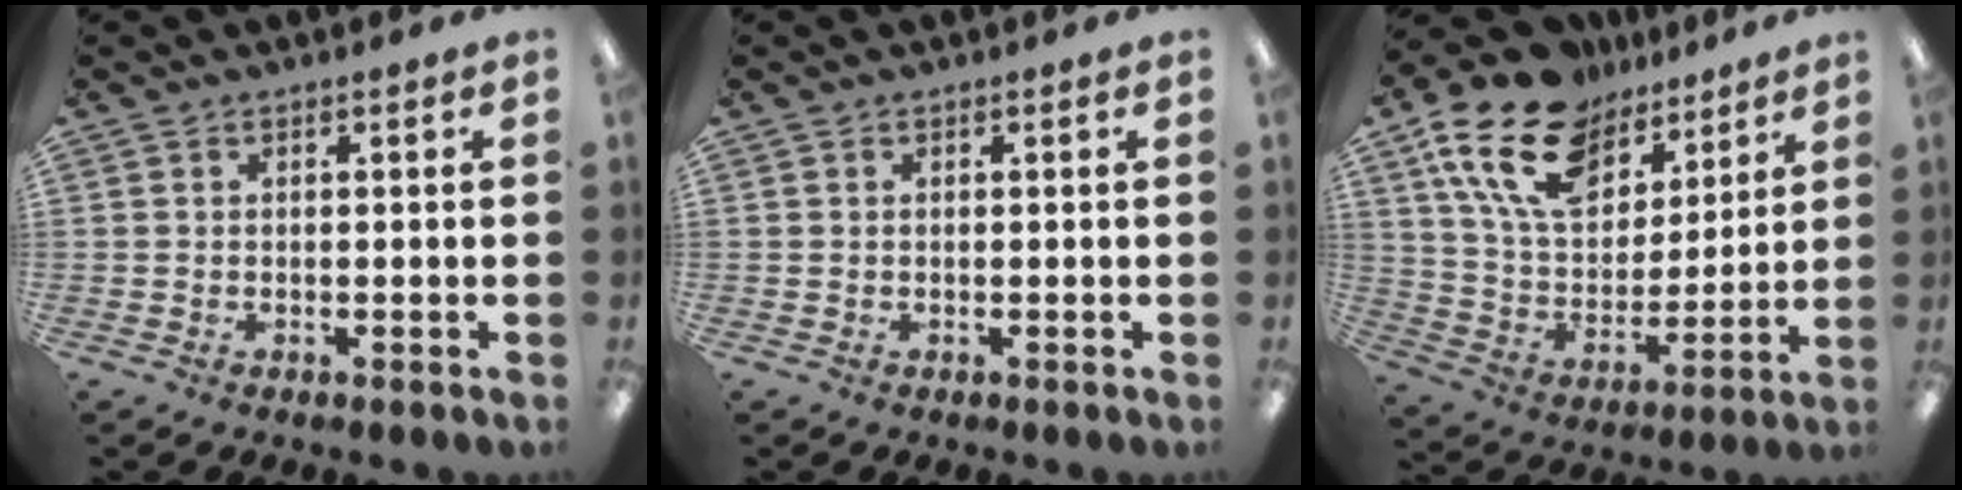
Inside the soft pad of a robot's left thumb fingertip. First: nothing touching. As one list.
[{"total": 0.0}, {"total": 19.8, "force": [12.1, 11.8, 10.3], "torque": [-0.200, -0.049, 0.224]}]